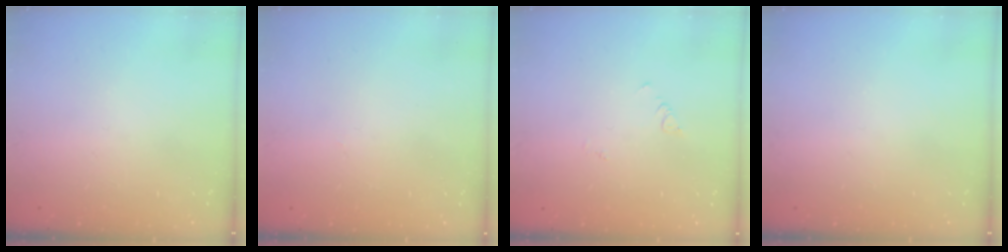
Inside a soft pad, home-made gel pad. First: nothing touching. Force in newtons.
{"total": 0.0}
{"total": 1.9, "press": 1.9, "slide": 0.4}
{"total": 0.0}